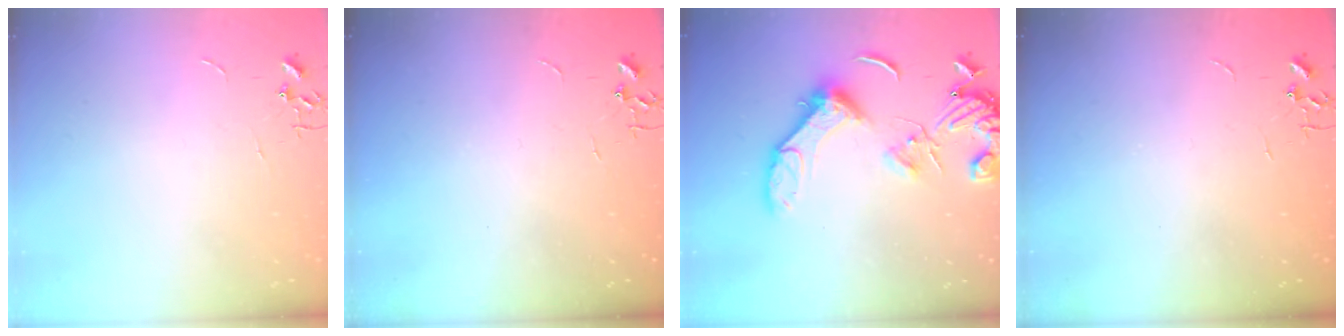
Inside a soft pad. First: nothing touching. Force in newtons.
{"total": 0.0}
{"total": 15.0, "press": 14.9, "slide": 1.9}
{"total": 0.0}